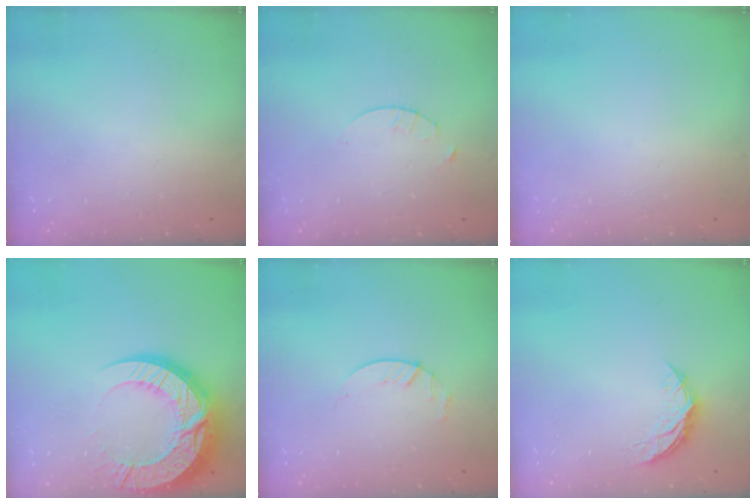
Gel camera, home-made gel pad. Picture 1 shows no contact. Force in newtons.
{"total": 1.7, "press": 1.6, "slide": 0.2}
{"total": 0.0}
{"total": 22.5, "press": 22.4, "slide": 1.8}
{"total": 2.9, "press": 2.9, "slide": 0.4}
{"total": 5.2, "press": 5.1, "slide": 0.5}